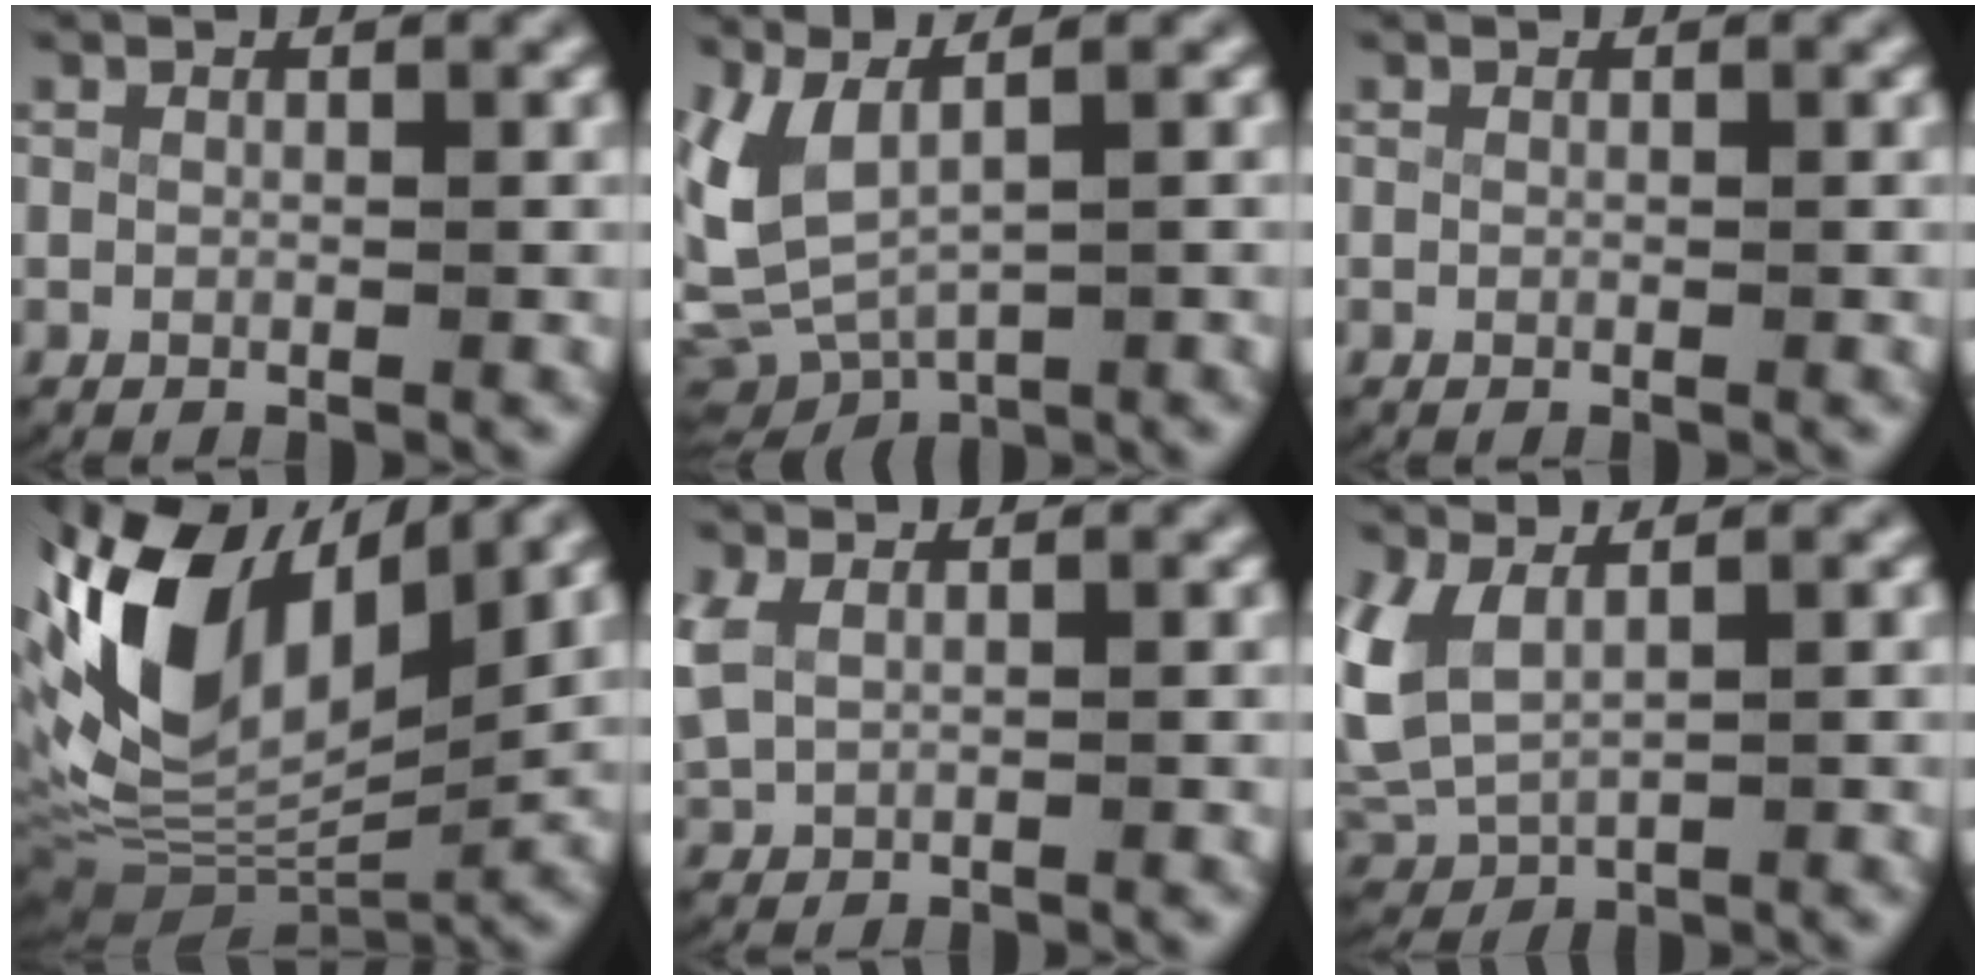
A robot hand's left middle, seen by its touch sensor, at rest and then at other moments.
{"total": 7.7, "force": [0.4, 6.2, 4.6], "torque": [-0.132, -0.024, 0.015]}
{"total": 0.0}
{"total": 15.2, "force": [3.3, 9.0, 11.8], "torque": [-0.253, -0.015, 0.063]}
{"total": 2.0, "force": [0.7, 1.5, 1.1], "torque": [-0.045, -0.006, 0.025]}
{"total": 5.3, "force": [0.9, 4.1, 3.2], "torque": [-0.112, -0.016, 0.032]}